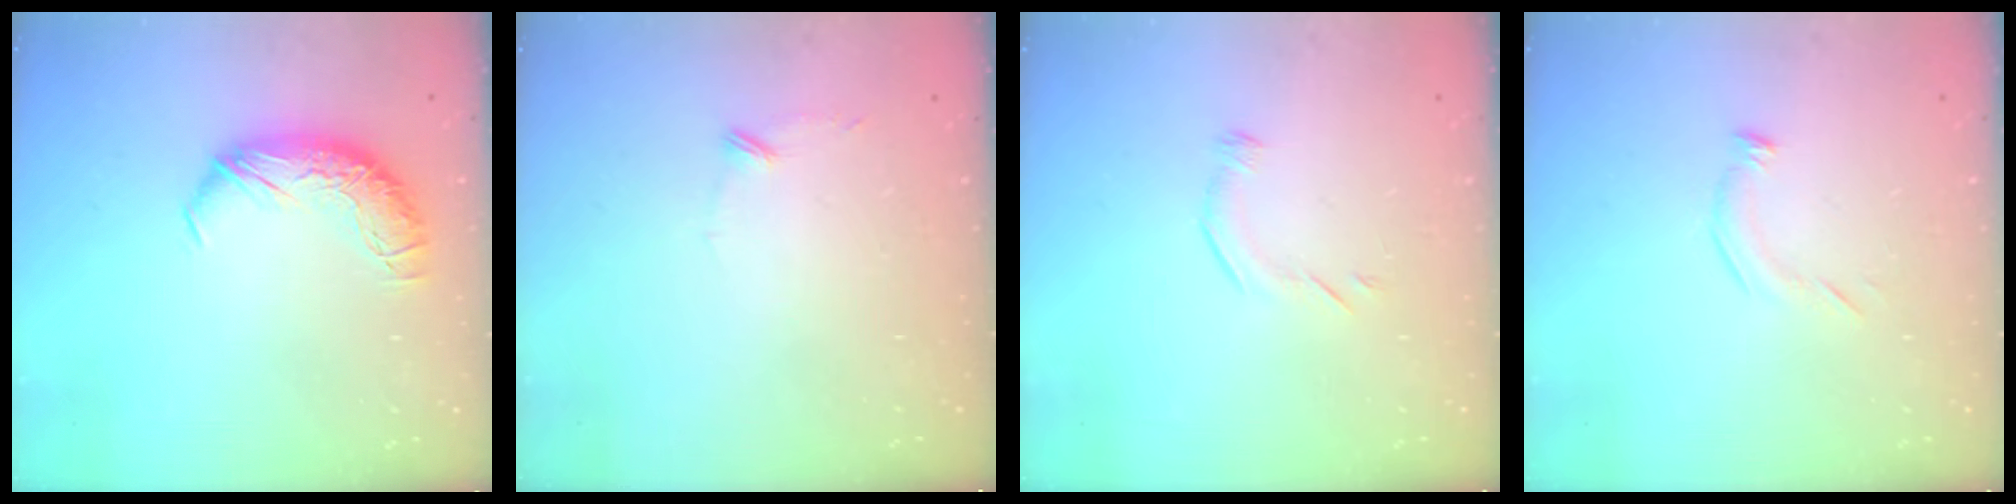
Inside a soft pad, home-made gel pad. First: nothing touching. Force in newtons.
{"total": 9.1, "press": 9.1, "slide": 0.4}
{"total": 5.1, "press": 5.0, "slide": 0.6}
{"total": 4.4, "press": 4.3, "slide": 0.8}